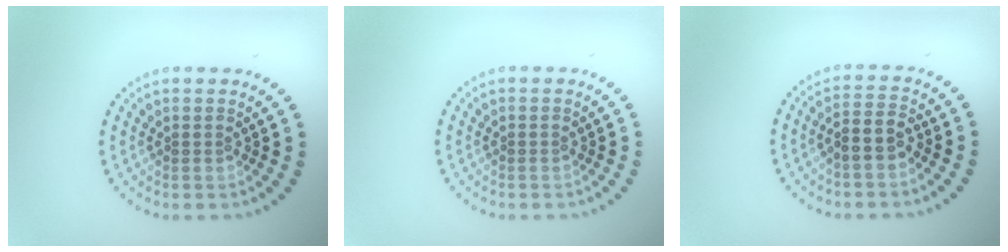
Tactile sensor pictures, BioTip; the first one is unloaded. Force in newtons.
{"total": 0.0}
{"total": 2.4, "press": 2.1, "slide": 1.1}